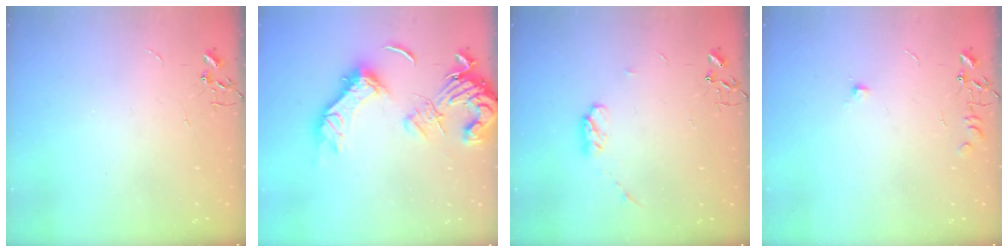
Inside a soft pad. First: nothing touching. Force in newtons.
{"total": 17.9, "press": 17.8, "slide": 2.3}
{"total": 6.3, "press": 6.2, "slide": 0.9}
{"total": 6.5, "press": 6.5, "slide": 0.7}